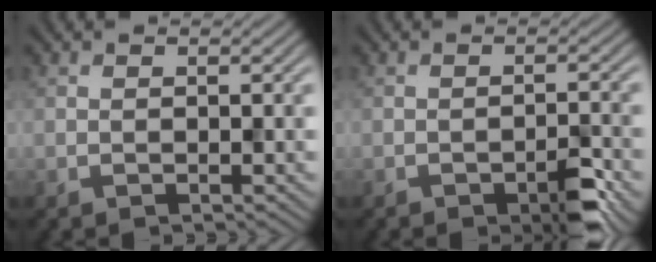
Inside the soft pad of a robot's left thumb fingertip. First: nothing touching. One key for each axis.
{"total": 3.8, "fx": -2.4, "fy": 1.1, "fz": 2.8, "tx": -0.044, "ty": 0.002, "tz": -0.036}